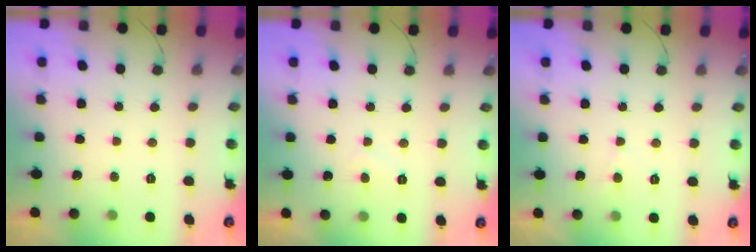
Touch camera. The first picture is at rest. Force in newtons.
{"total": 2.7, "press": 2.7, "slide": 0.4}
{"total": 2.4, "press": 2.4, "slide": 0.4}